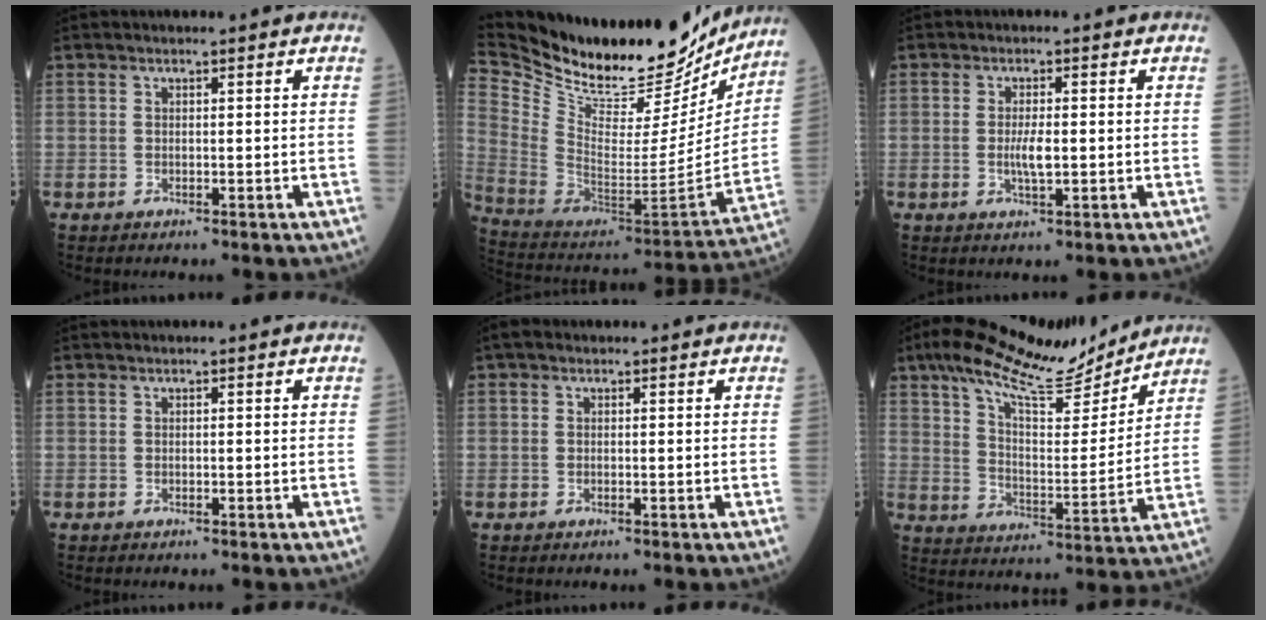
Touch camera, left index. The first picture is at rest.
{"total": 31.4, "force": [27.2, 8.1, 13.2], "torque": [-0.253, -0.059, 0.410]}
{"total": 2.9, "force": [-0.5, 0.6, 2.8], "torque": [-0.058, -0.007, -0.010]}
{"total": 0.0}
{"total": 0.7, "force": [0.2, 0.5, 0.4], "torque": [-0.009, 0.007, -0.001]}
{"total": 16.8, "force": [14.0, 3.4, 8.7], "torque": [-0.154, 0.008, 0.224]}